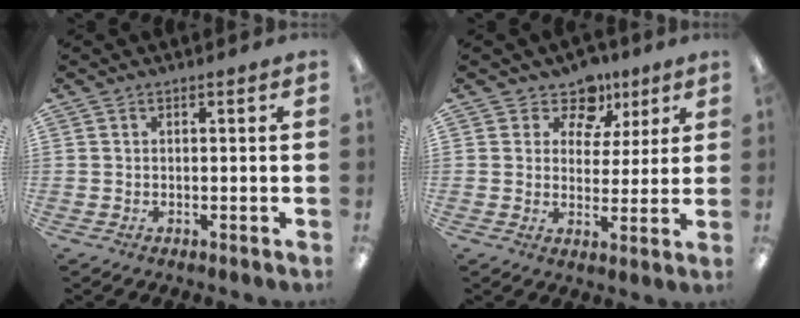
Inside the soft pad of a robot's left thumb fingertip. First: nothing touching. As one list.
[{"total": 8.5, "force": [5.5, 6.0, 2.4], "torque": [-0.041, -0.035, 0.100]}]